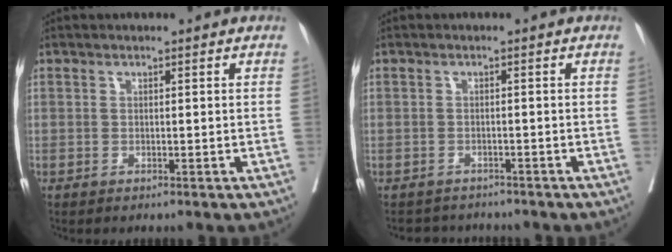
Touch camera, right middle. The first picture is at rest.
{"total": 3.2, "force": [-3.0, 1.1, -0.6], "torque": [0.010, -0.003, -0.047]}